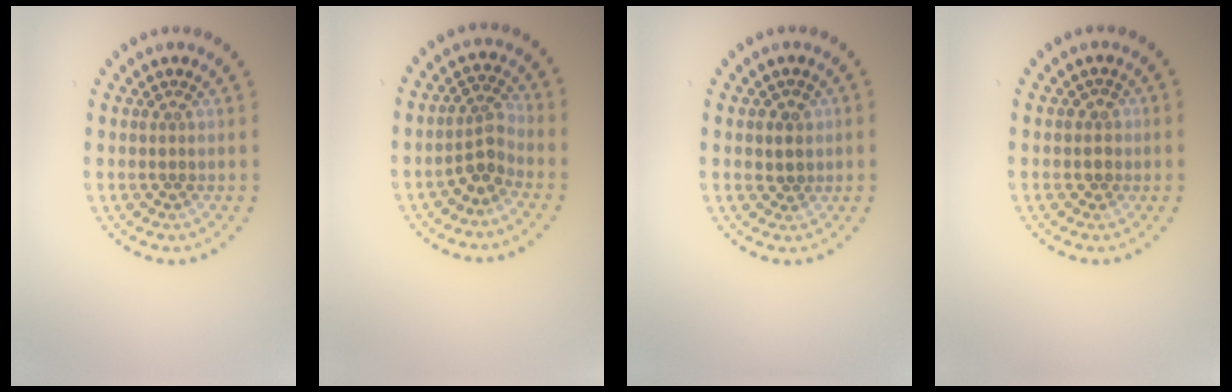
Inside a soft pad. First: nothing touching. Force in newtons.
{"total": 2.6, "press": 2.0, "slide": 1.6}
{"total": 1.5, "press": 1.4, "slide": 0.6}
{"total": 1.0, "press": 0.8, "slide": 0.7}